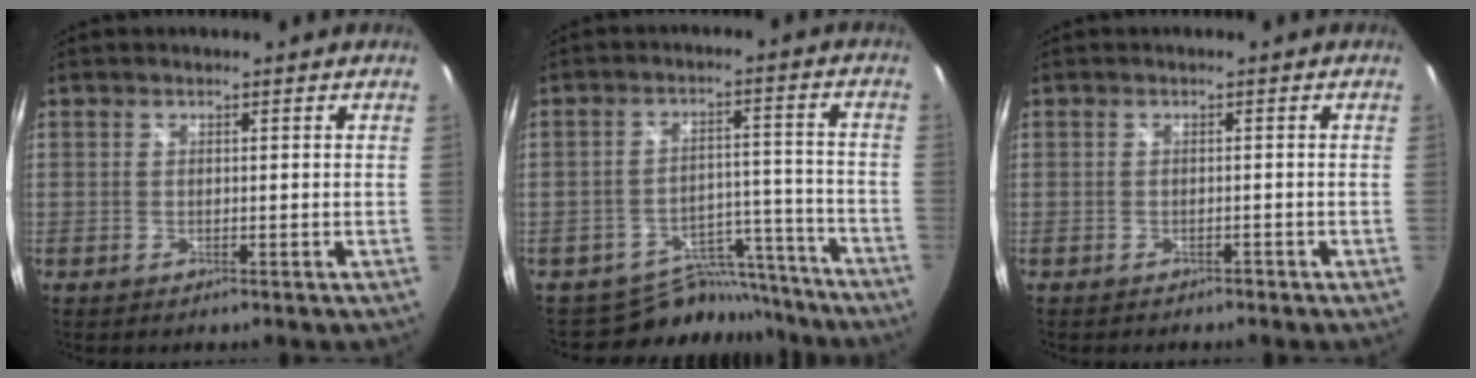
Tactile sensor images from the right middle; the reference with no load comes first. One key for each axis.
{"total": 11.8, "fx": -10.7, "fy": 4.8, "fz": 0.9, "tx": -0.013, "ty": 0.039, "tz": -0.149}
{"total": 1.5, "fx": -1.3, "fy": 0.7, "fz": 0.3, "tx": -0.011, "ty": -0.005, "tz": -0.019}